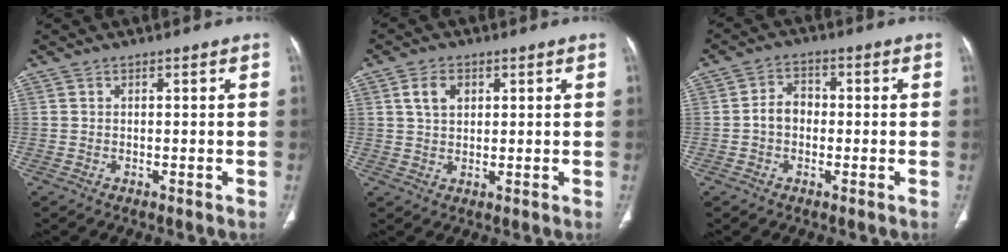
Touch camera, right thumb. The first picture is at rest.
{"total": 4.5, "force": [1.6, 3.1, 2.9], "torque": [-0.044, -0.002, 0.029]}
{"total": 4.6, "force": [-0.6, 3.6, 2.8], "torque": [-0.034, 0.017, -0.019]}